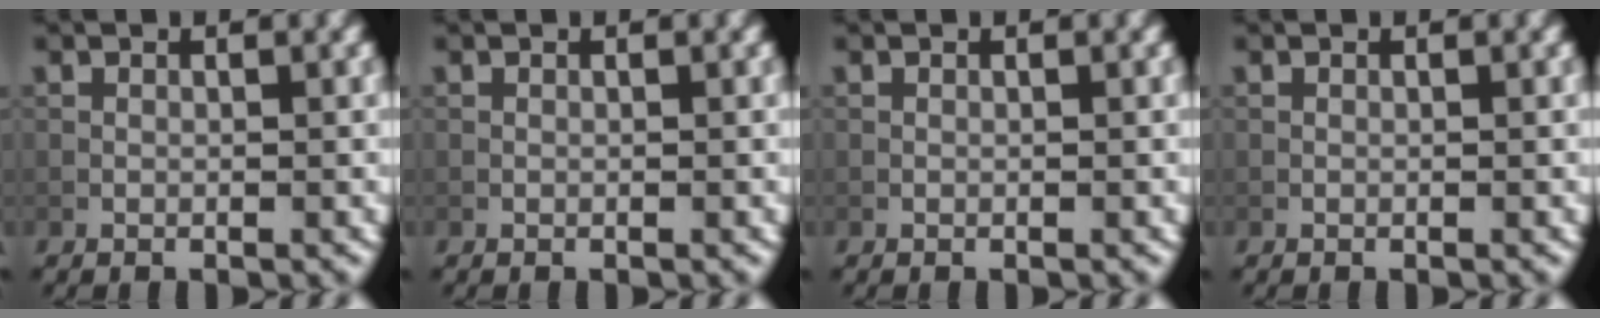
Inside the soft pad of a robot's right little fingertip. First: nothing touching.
{"total": 0.0}
{"total": 0.0}
{"total": 0.0}